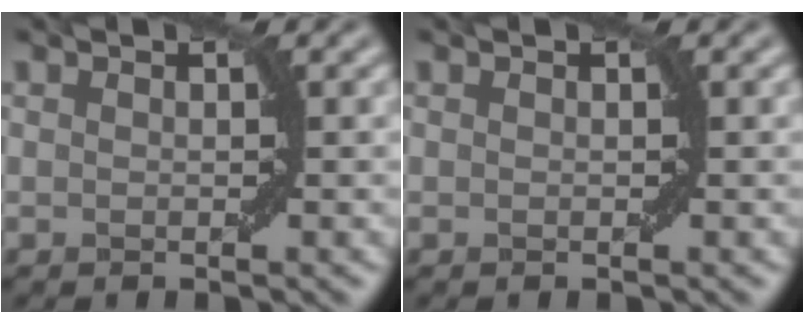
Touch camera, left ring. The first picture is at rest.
{"total": 0.0}